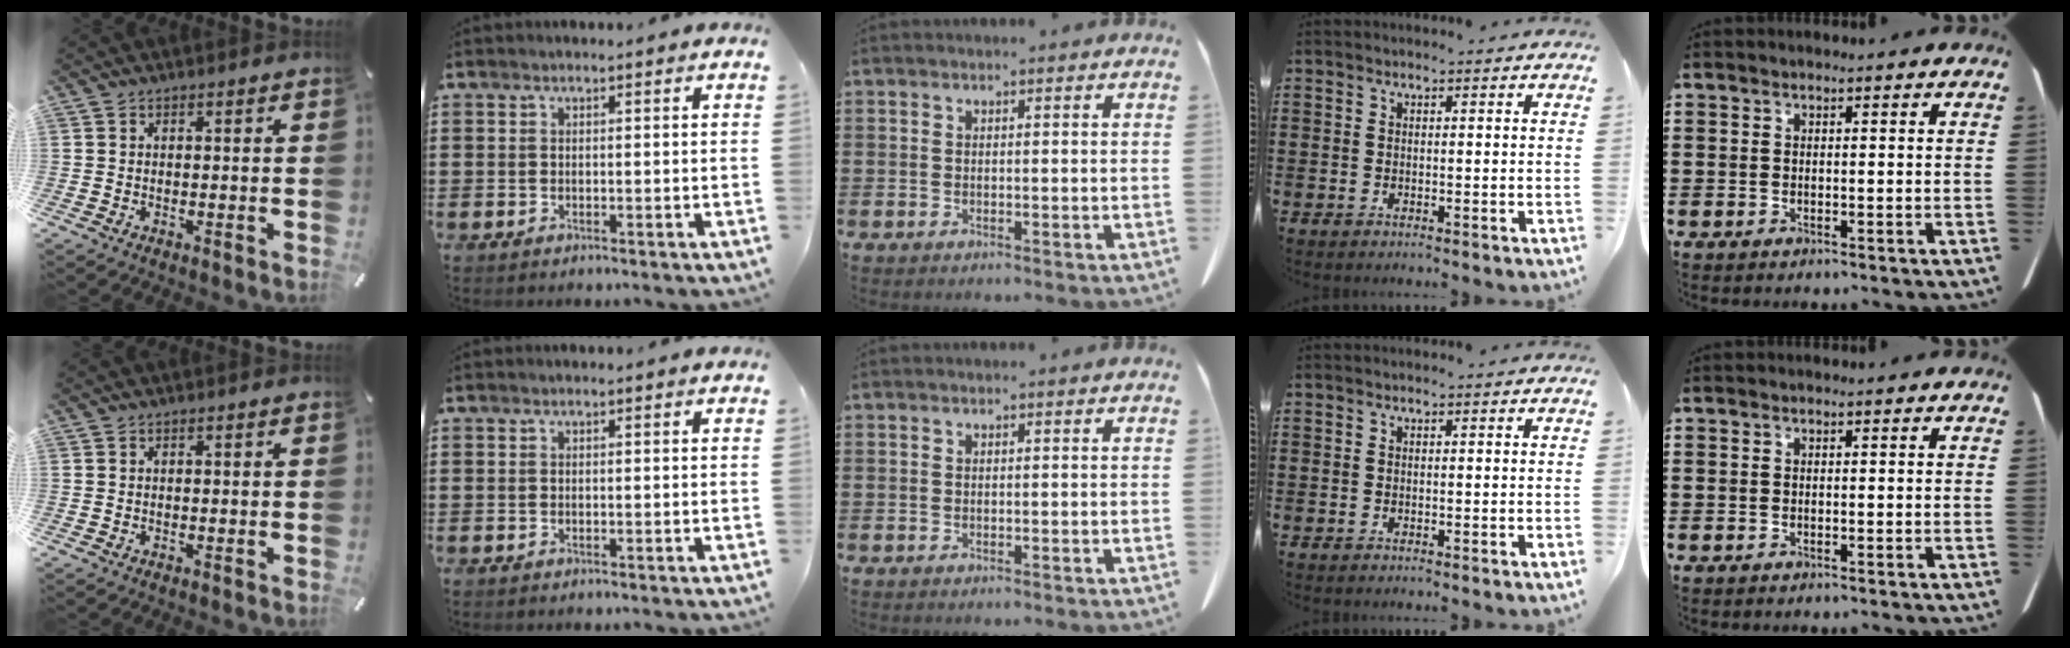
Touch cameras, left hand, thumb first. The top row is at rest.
{}